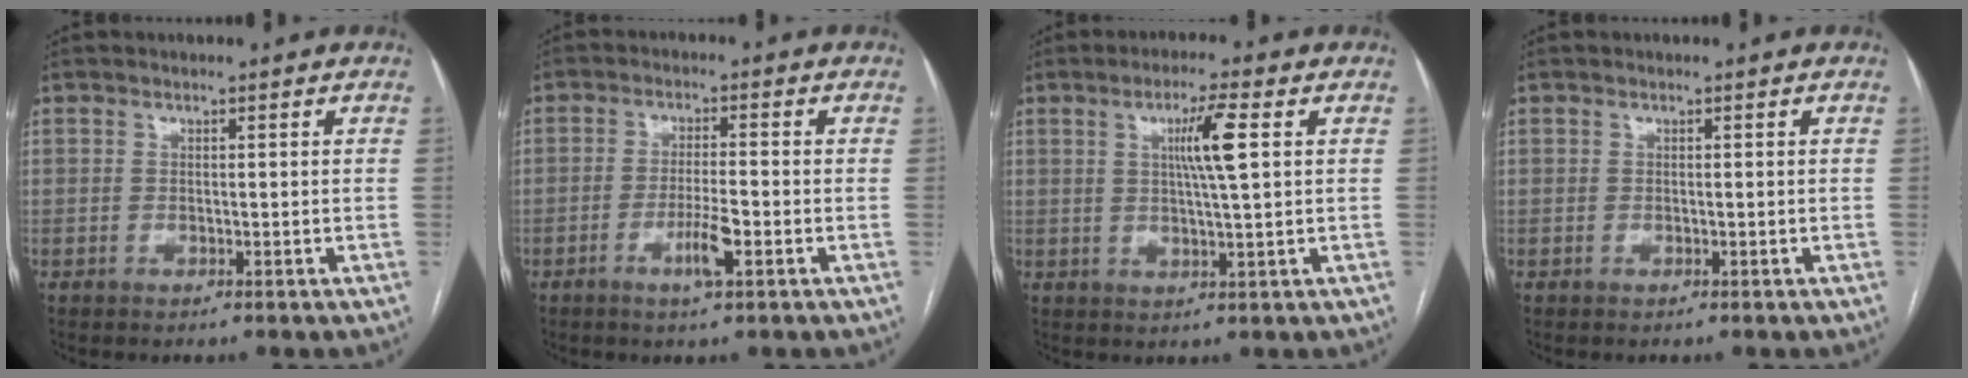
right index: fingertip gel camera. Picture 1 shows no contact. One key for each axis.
{"total": 4.6, "fx": -2.0, "fy": 0.3, "fz": 4.1, "tx": -0.078, "ty": -0.005, "tz": -0.037}
{"total": 6.3, "fx": 1.7, "fy": -0.3, "fz": 6.0, "tx": -0.107, "ty": 0.000, "tz": 0.030}
{"total": 0.0}